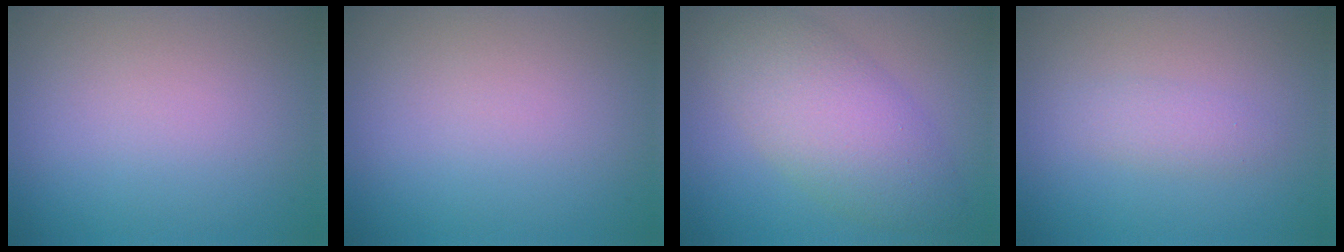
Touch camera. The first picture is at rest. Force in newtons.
{"total": 0.0}
{"total": 6.6, "press": 6.6, "slide": 0.1}
{"total": 1.5, "press": 1.5, "slide": 0.0}